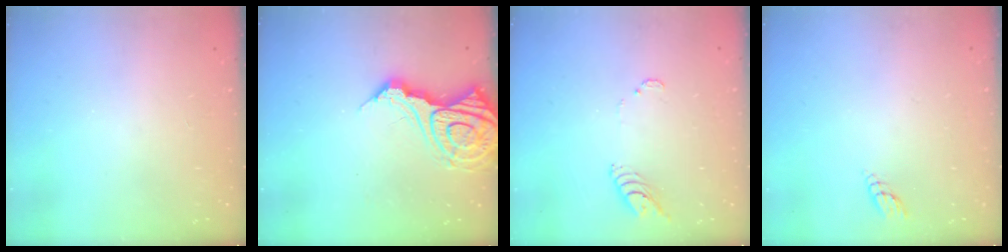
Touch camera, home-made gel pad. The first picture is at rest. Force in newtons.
{"total": 16.2, "press": 16.1, "slide": 2.0}
{"total": 5.5, "press": 5.5, "slide": 0.6}
{"total": 2.8, "press": 2.8, "slide": 0.3}